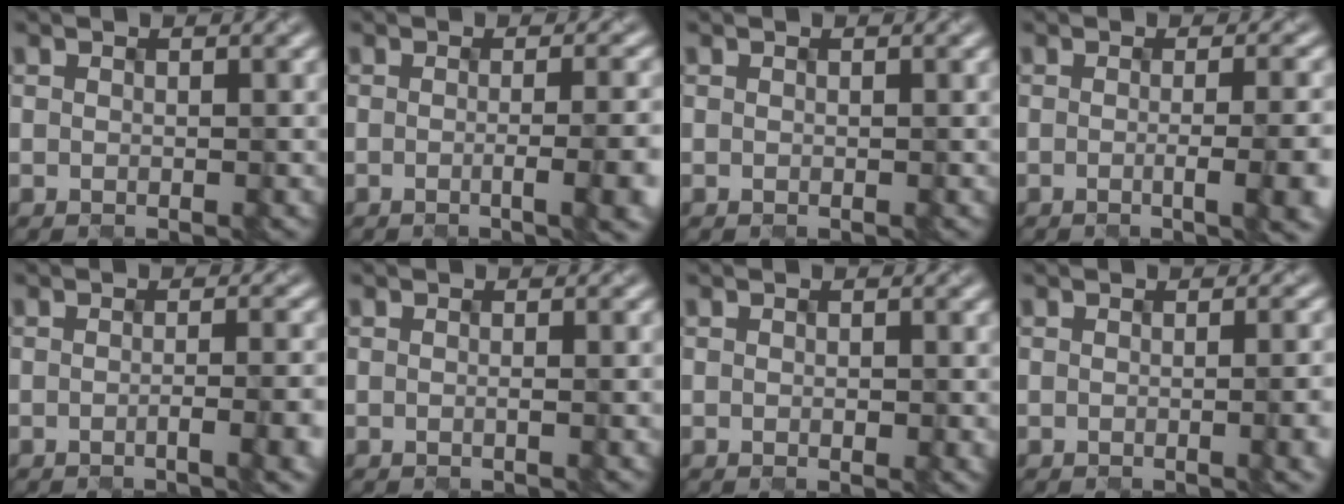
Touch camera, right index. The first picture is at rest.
{"total": 5.8, "force": [-1.2, 1.9, 5.4], "torque": [-0.054, -0.004, -0.011]}
{"total": 0.0}
{"total": 6.7, "force": [-1.2, 2.3, 6.1], "torque": [-0.055, -0.004, -0.011]}
{"total": 4.5, "force": [-1.3, 1.4, 4.1], "torque": [-0.048, -0.002, -0.016]}
{"total": 1.0, "force": [-0.2, 0.2, 1.0], "torque": [-0.016, 0.001, -0.007]}
{"total": 0.6, "force": [0.0, 0.1, 0.6], "torque": [-0.012, -0.001, 0.006]}
{"total": 5.0, "force": [-0.5, 2.3, 4.4], "torque": [-0.016, 0.010, -0.001]}